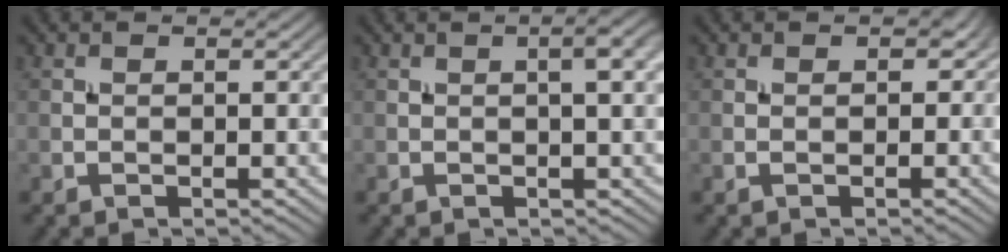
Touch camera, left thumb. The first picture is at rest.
{"total": 2.6, "force": [0.5, 0.2, 2.6], "torque": [-0.038, 0.009, 0.006]}
{"total": 1.4, "force": [-0.3, 1.0, 1.0], "torque": [-0.015, -0.004, -0.004]}